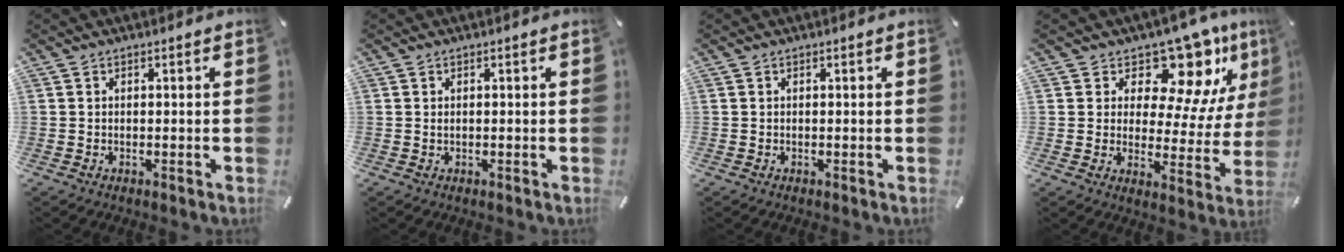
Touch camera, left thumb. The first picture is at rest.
{"total": 0.5, "force": [0.0, 0.4, 0.4], "torque": [-0.008, 0.000, -0.001]}
{"total": 0.0}
{"total": 14.0, "force": [10.8, 6.7, 5.9], "torque": [-0.080, -0.110, 0.183]}